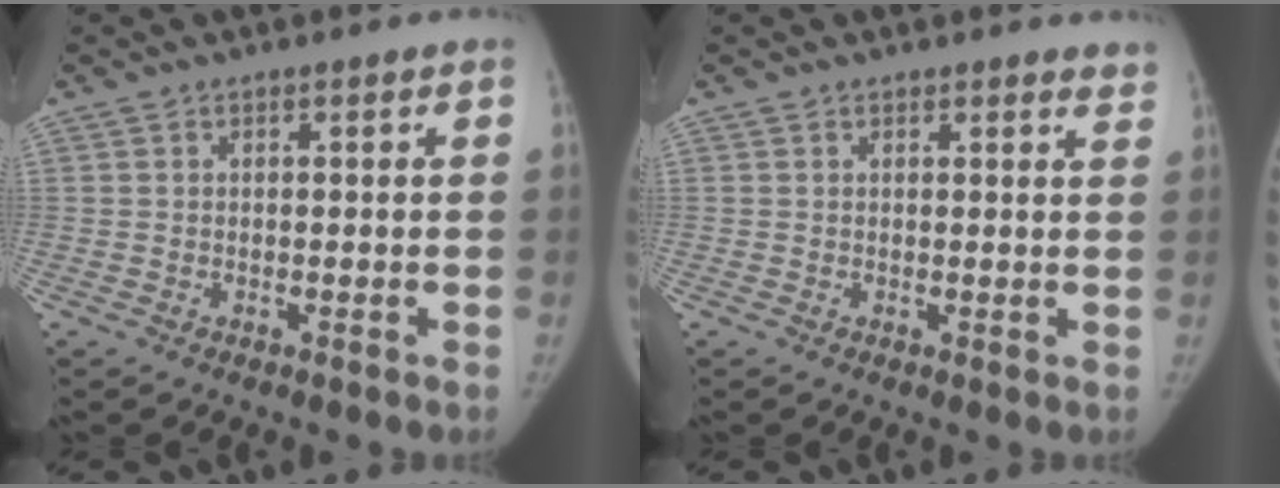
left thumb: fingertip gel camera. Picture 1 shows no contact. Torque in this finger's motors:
{"motor_torque": [0.42, 0.11, 0.32, -0.10, 0.05]}